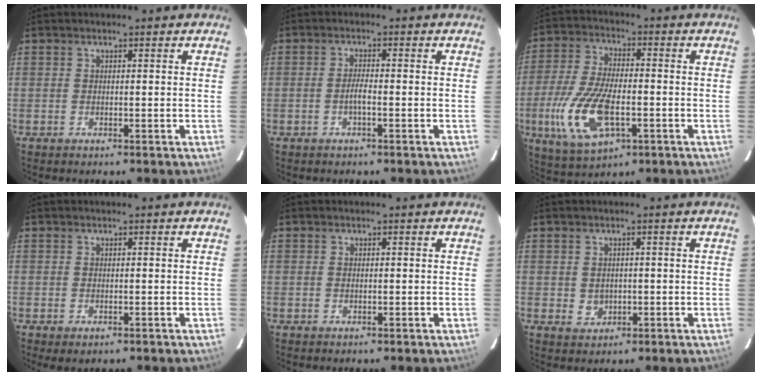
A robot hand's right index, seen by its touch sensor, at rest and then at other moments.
{"total": 2.1, "force": [-0.9, 0.2, 1.9], "torque": [-0.035, 0.000, -0.018]}
{"total": 15.4, "force": [-4.3, 6.8, 13.1], "torque": [-0.285, -0.013, -0.075]}
{"total": 1.5, "force": [-0.7, 0.9, 1.1], "torque": [-0.019, -0.007, -0.008]}
{"total": 0.6, "force": [0.0, 0.3, 0.6], "torque": [-0.011, 0.002, 0.000]}
{"total": 2.8, "force": [-0.1, 2.6, 1.1], "torque": [-0.019, 0.003, 0.005]}